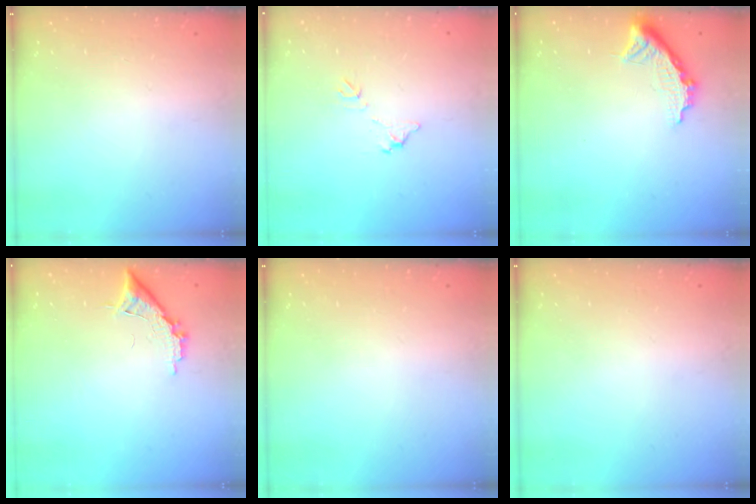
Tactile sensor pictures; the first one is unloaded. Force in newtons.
{"total": 5.6, "press": 5.6, "slide": 0.3}
{"total": 9.5, "press": 9.5, "slide": 0.5}
{"total": 9.0, "press": 9.0, "slide": 0.4}
{"total": 0.0}
{"total": 0.0}